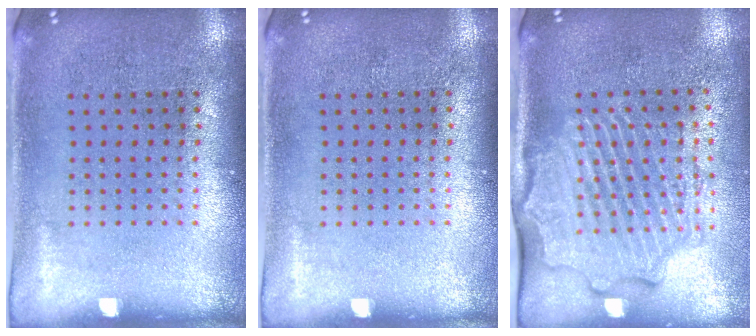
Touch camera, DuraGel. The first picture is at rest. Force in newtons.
{"total": 0.0}
{"total": 2.6, "press": 2.3, "slide": 1.2}